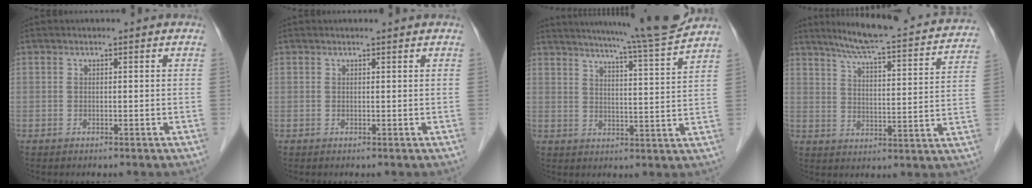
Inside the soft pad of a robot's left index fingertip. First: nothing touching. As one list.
[{"total": 0.8, "force": [0.8, -0.1, 0.2], "torque": [-0.009, 0.001, 0.012]}, {"total": 13.8, "force": [12.4, -2.2, 5.6], "torque": [-0.095, -0.033, 0.168]}, {"total": 21.5, "force": [19.2, 1.9, 9.5], "torque": [-0.138, -0.015, 0.245]}]